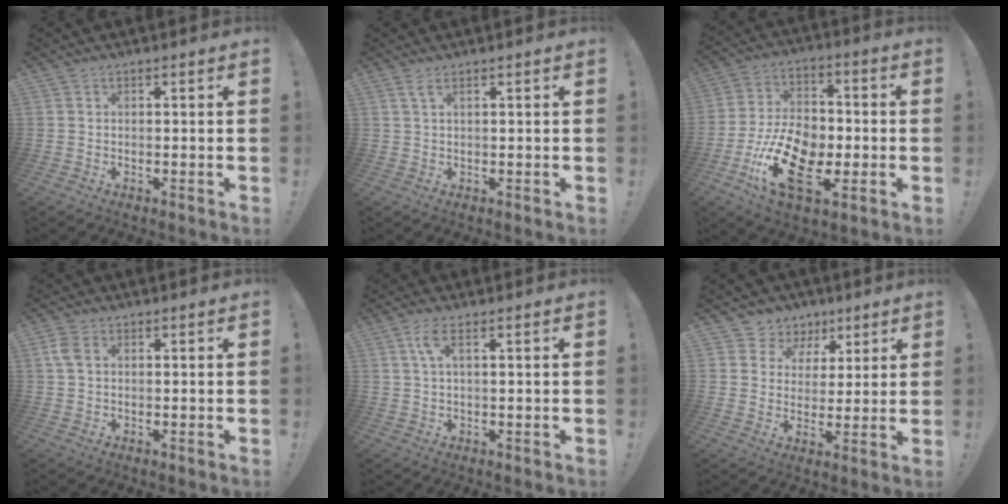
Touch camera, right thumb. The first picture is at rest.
{"total": 2.1, "force": [0.9, -0.1, 1.9], "torque": [-0.036, 0.001, 0.014]}
{"total": 19.7, "force": [-7.1, 11.7, 14.1], "torque": [-0.271, 0.039, -0.115]}
{"total": 3.5, "force": [1.1, 2.0, 2.6], "torque": [-0.048, 0.004, 0.019]}
{"total": 4.2, "force": [1.6, 0.6, 3.8], "torque": [-0.074, 0.003, 0.025]}
{"total": 7.0, "force": [3.2, 6.1, 1.0], "torque": [-0.022, -0.020, 0.067]}